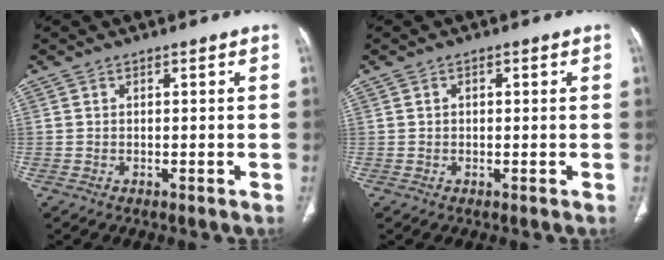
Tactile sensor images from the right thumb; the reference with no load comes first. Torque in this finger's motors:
{"motor_torque": [-0.33, -0.26, -0.23, 0.12, 0.02]}